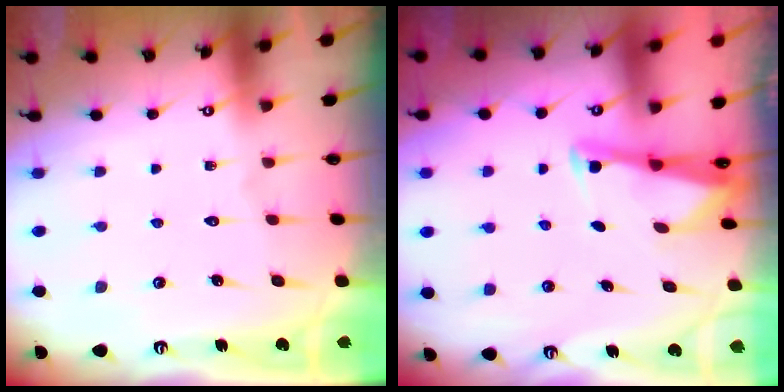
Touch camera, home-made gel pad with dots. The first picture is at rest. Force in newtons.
{"total": 2.5, "press": 2.5, "slide": 0.1}